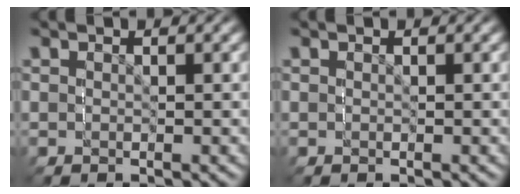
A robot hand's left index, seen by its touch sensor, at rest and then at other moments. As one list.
[{"total": 0.0}]